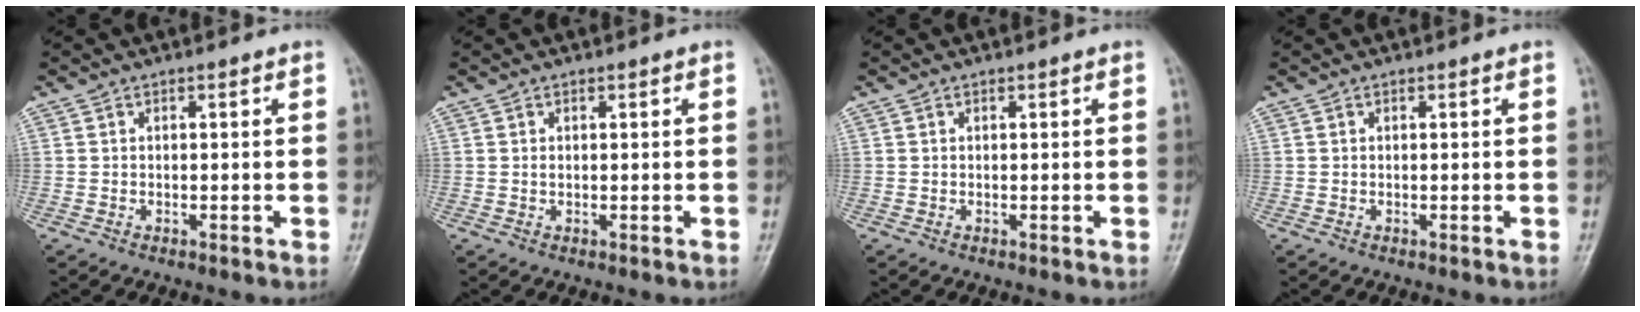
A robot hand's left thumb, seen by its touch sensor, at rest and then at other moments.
{"total": 0.5, "force": [0.2, 0.3, 0.3], "torque": [-0.006, -0.001, 0.005]}
{"total": 0.0}
{"total": 0.0}